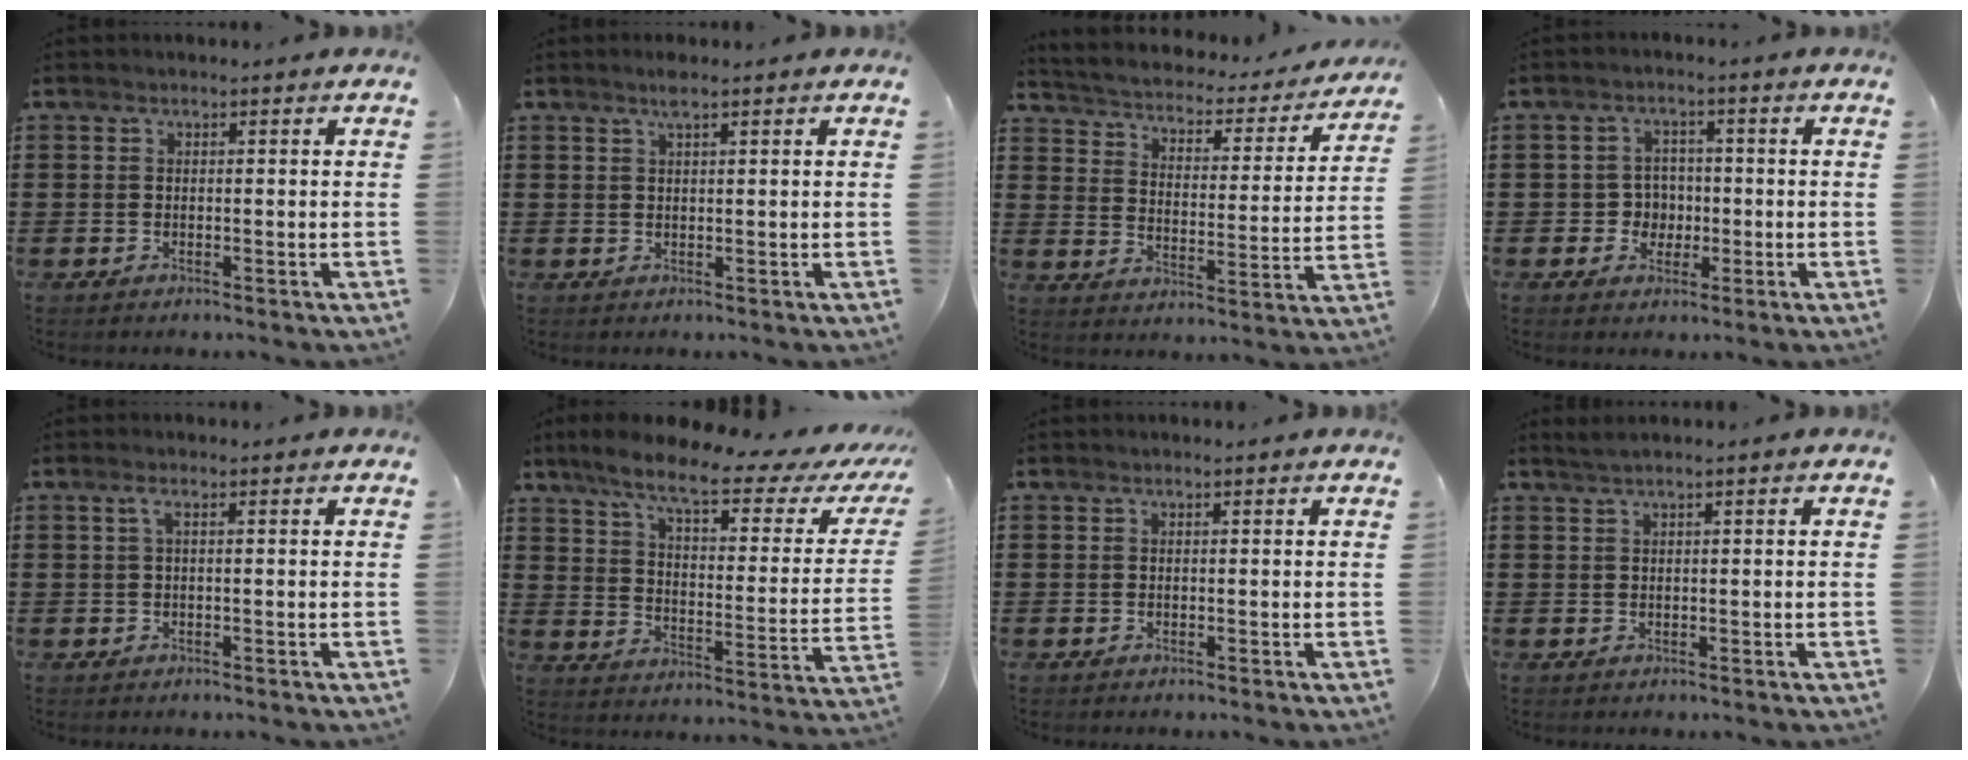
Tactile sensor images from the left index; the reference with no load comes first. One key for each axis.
{"total": 2.0, "fx": 1.3, "fy": 0.3, "fz": 1.4, "tx": -0.031, "ty": 0.003, "tz": 0.024}
{"total": 1.9, "fx": 1.7, "fy": 0.5, "fz": 0.5, "tx": -0.028, "ty": -0.023, "tz": 0.017}
{"total": 3.5, "fx": -0.7, "fy": 3.3, "fz": 1.0, "tx": -0.032, "ty": 0.005, "tz": -0.018}
{"total": 1.3, "fx": 0.2, "fy": 0.2, "fz": 1.3, "tx": -0.027, "ty": 0.001, "tz": 0.003}
{"total": 10.1, "fx": 7.1, "fy": 1.3, "fz": 7.1, "tx": -0.153, "ty": -0.033, "tz": 0.114}
{"total": 0.0}
{"total": 1.1, "fx": 0.7, "fy": -0.2, "fz": 0.8, "tx": -0.015, "ty": 0.000, "tz": 0.012}